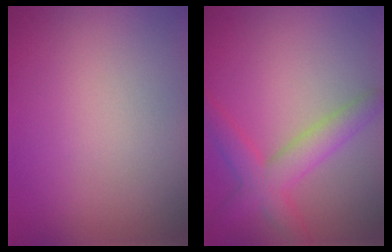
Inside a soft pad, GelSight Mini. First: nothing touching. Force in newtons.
{"total": 4.2, "press": 4.2, "slide": 0.2}